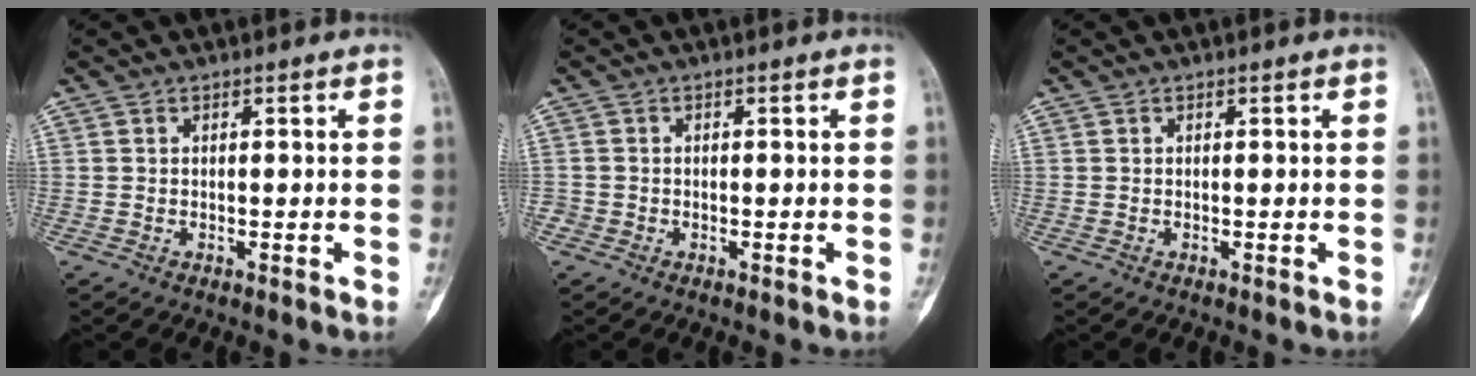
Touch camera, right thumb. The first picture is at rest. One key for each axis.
{"total": 0.8, "fx": -0.4, "fy": 0.7, "fz": 0.0, "tx": 0.004, "ty": 0.005, "tz": -0.010}
{"total": 0.0}